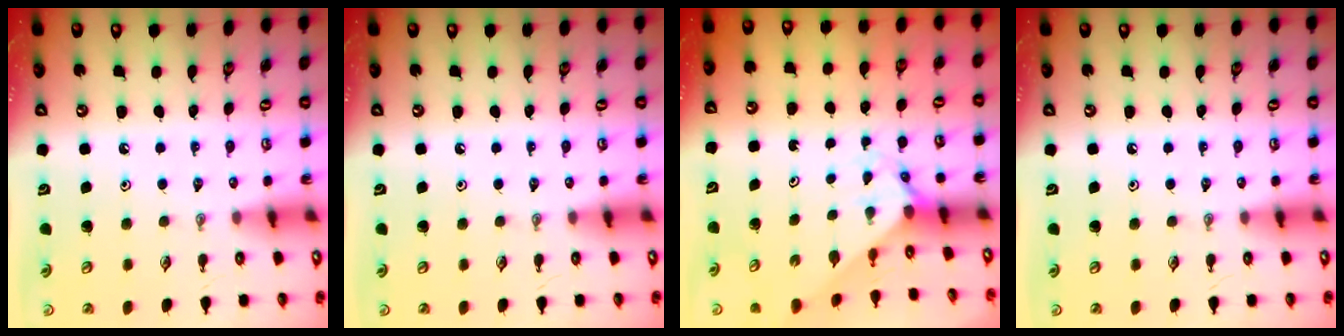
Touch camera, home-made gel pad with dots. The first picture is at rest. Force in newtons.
{"total": 0.0}
{"total": 2.0, "press": 2.0, "slide": 0.2}
{"total": 0.0}